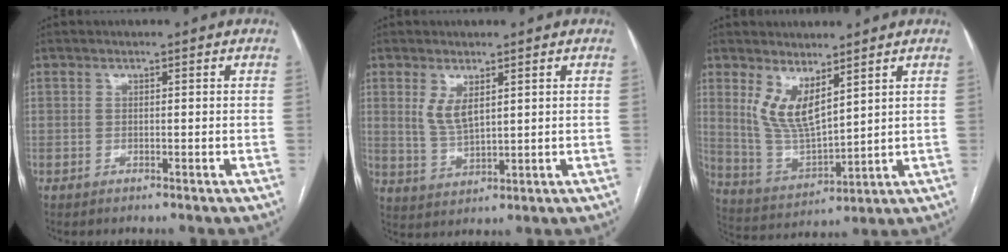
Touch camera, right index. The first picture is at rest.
{"total": 4.4, "force": [1.9, 1.7, 3.6], "torque": [-0.076, -0.006, 0.047]}
{"total": 8.5, "force": [4.6, 2.7, 6.6], "torque": [-0.135, -0.013, 0.104]}